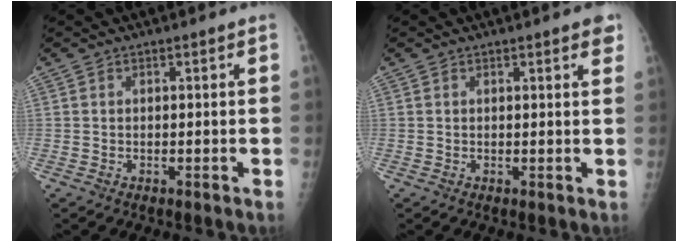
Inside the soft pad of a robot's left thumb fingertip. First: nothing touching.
{"total": 2.7, "force": [1.7, 0.6, 2.1], "torque": [-0.018, -0.001, 0.016]}